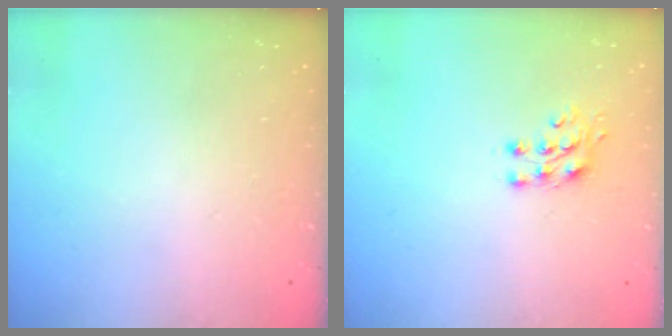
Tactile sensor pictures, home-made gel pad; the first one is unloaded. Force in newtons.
{"total": 7.1, "press": 7.1, "slide": 0.8}